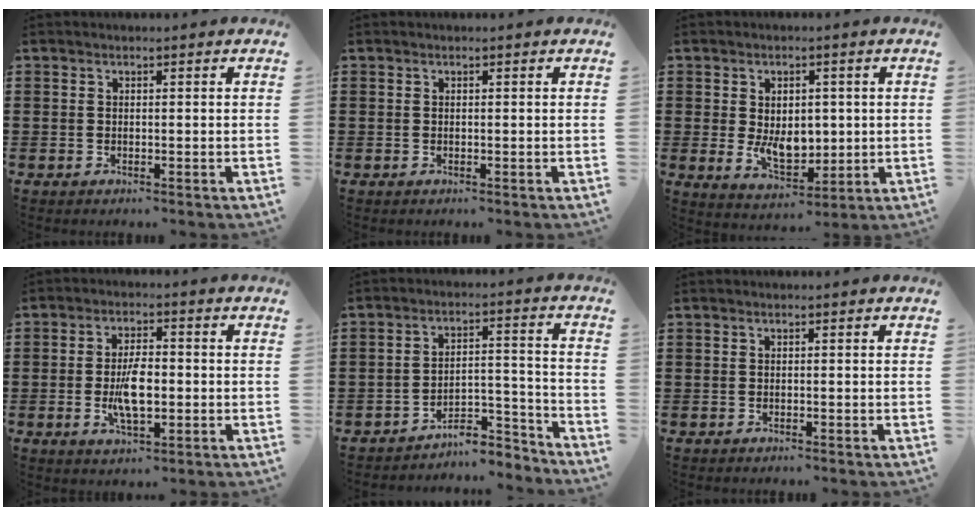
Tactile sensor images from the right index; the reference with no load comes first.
{"total": 0.0}
{"total": 6.7, "force": [0.1, 4.6, 4.9], "torque": [-0.075, 0.001, 0.000]}
{"total": 6.8, "force": [-0.9, 2.9, 6.0], "torque": [-0.125, 0.000, -0.020]}
{"total": 6.8, "force": [-6.4, 1.6, 1.7], "torque": [-0.020, 0.023, -0.123]}
{"total": 0.0}